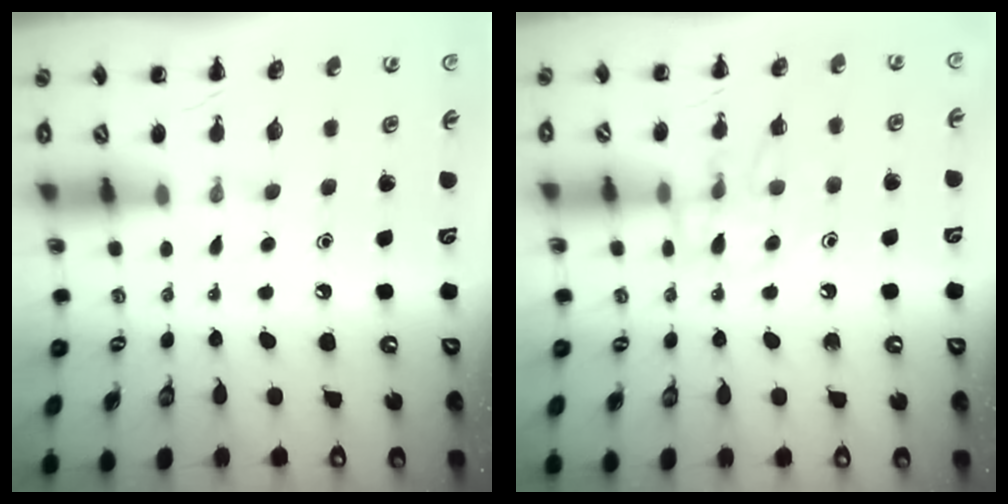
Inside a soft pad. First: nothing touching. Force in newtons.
{"total": 10.3, "press": 10.3, "slide": 0.5}